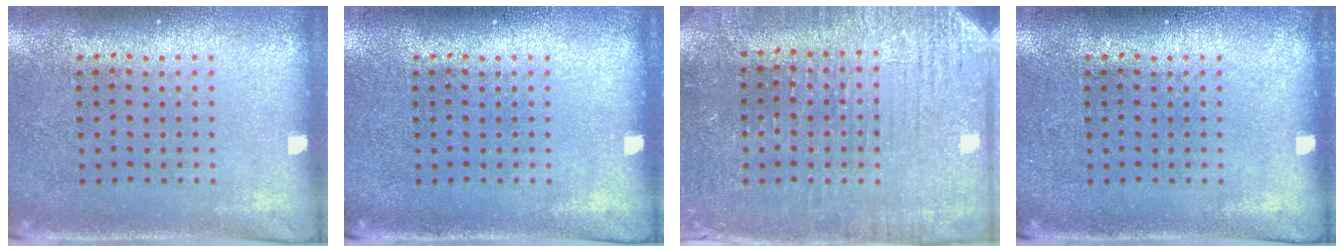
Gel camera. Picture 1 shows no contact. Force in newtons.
{"total": 0.0}
{"total": 3.0, "press": 2.9, "slide": 0.7}
{"total": 0.0}